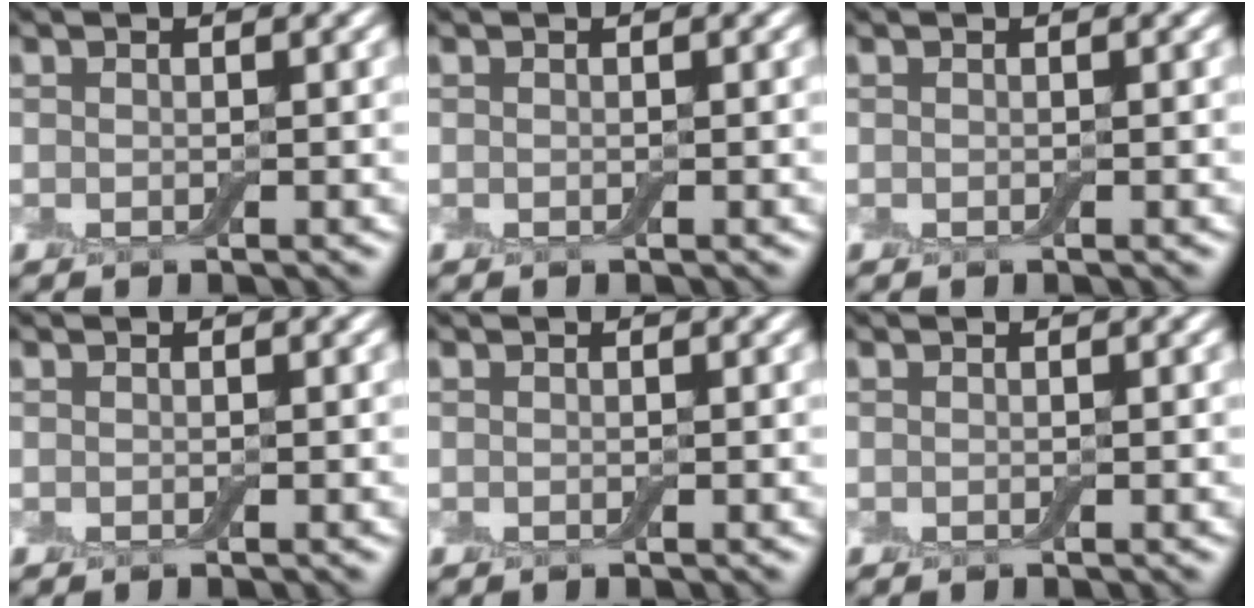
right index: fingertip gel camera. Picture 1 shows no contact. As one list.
[{"total": 0.0}, {"total": 0.0}, {"total": 0.0}, {"total": 0.0}, {"total": 0.0}]